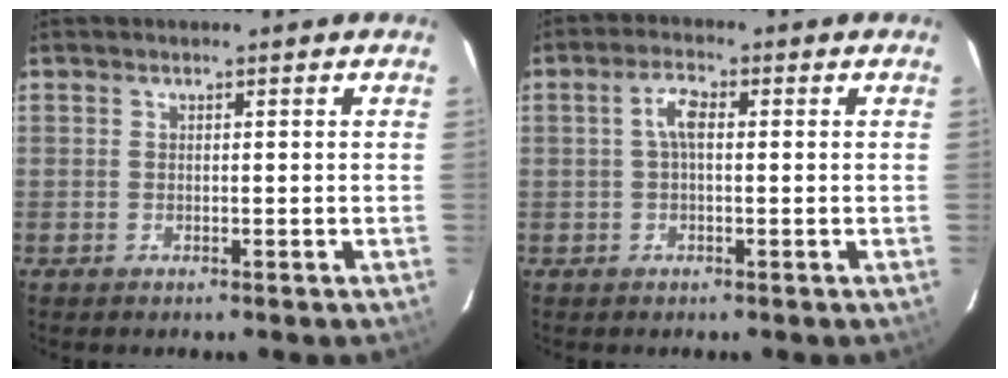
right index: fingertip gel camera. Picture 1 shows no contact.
{"total": 3.7, "force": [0.3, 1.4, 3.4], "torque": [-0.069, 0.010, 0.006]}